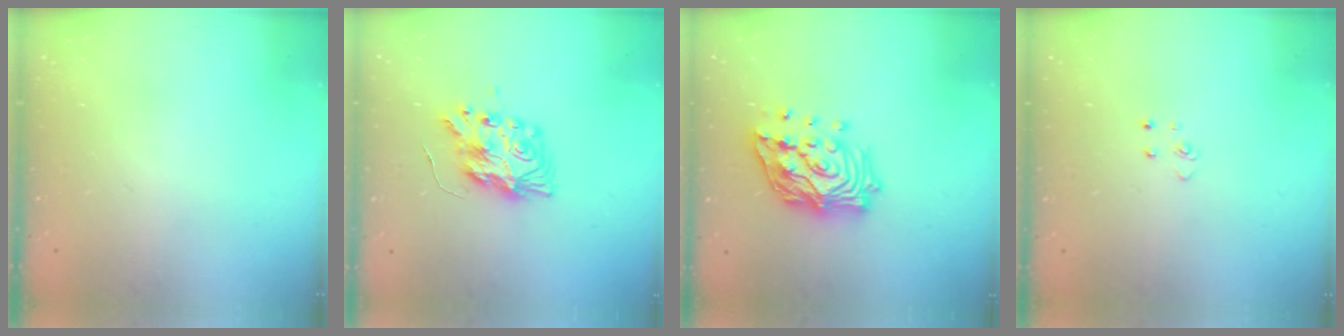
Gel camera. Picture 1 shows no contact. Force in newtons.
{"total": 9.8, "press": 9.8, "slide": 0.9}
{"total": 18.1, "press": 17.9, "slide": 2.6}
{"total": 2.8, "press": 2.8, "slide": 0.3}